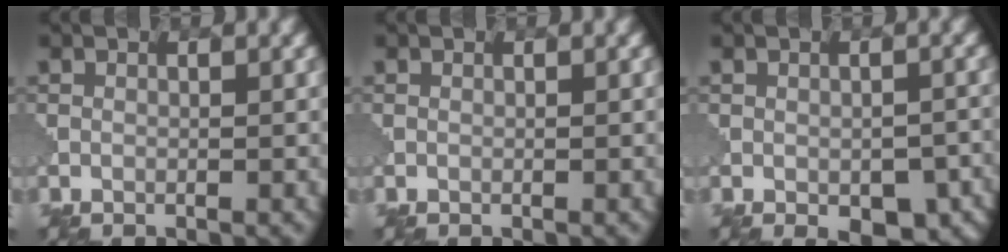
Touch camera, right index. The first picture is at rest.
{"total": 0.0}
{"total": 7.0, "force": [-3.9, 3.8, 4.3], "torque": [-0.062, -0.027, -0.020]}